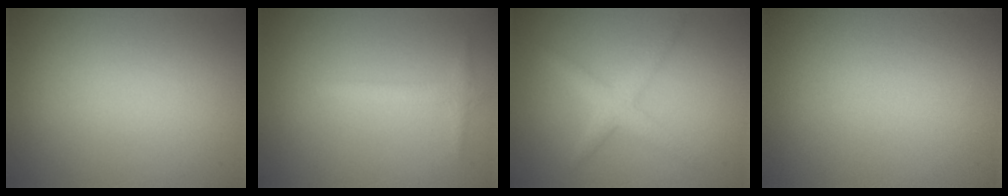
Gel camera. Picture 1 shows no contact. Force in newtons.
{"total": 1.4, "press": 1.4, "slide": 0.0}
{"total": 2.4, "press": 2.4, "slide": 0.1}
{"total": 0.0}